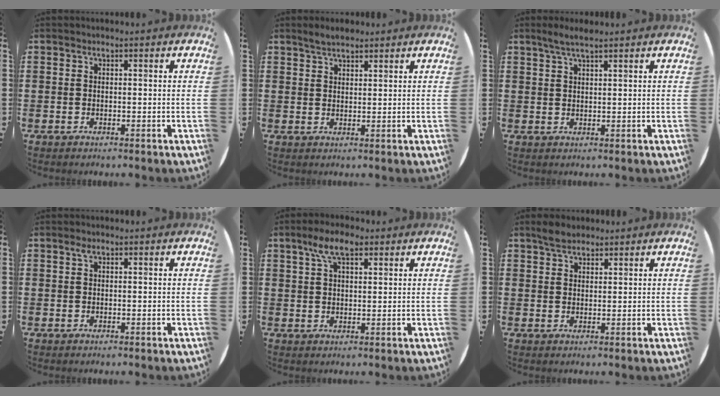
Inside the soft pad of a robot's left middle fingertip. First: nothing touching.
{"total": 2.7, "force": [2.4, 0.8, 1.0], "torque": [-0.014, 0.001, 0.044]}
{"total": 2.7, "force": [2.1, 0.3, 1.6], "torque": [-0.035, 0.003, 0.037]}
{"total": 0.8, "force": [0.4, 0.3, 0.6], "torque": [-0.005, -0.001, 0.005]}
{"total": 5.8, "force": [3.5, 2.4, 4.0], "torque": [-0.079, 0.006, 0.060]}
{"total": 2.7, "force": [2.4, 1.0, 0.9], "torque": [-0.013, 0.002, 0.044]}